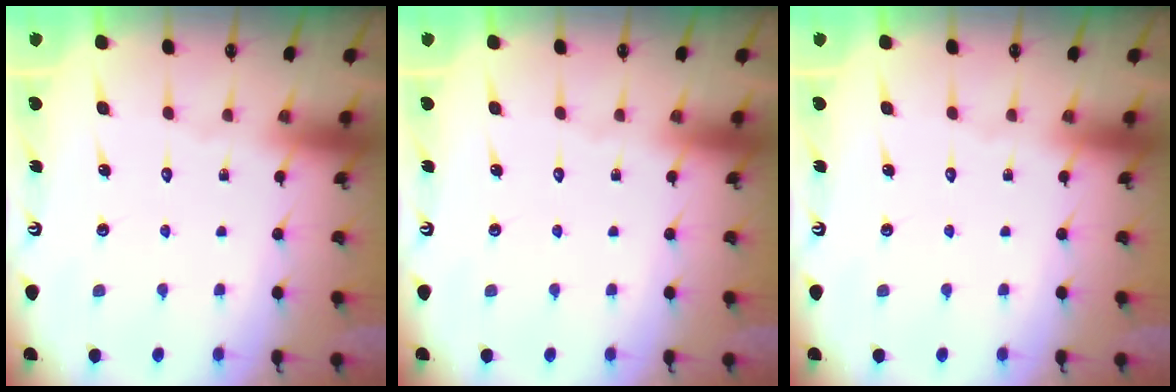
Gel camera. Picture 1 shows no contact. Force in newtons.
{"total": 0.0}
{"total": 0.0}